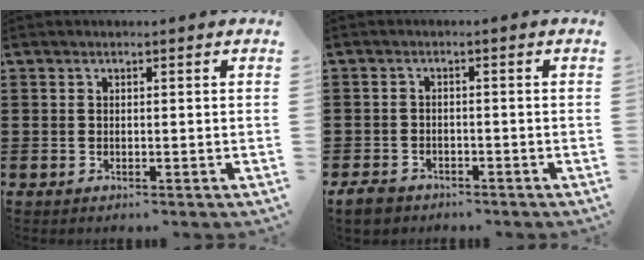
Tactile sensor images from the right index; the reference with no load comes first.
{"total": 2.6, "force": [-2.2, 1.1, 0.7], "torque": [-0.025, 0.003, -0.048]}